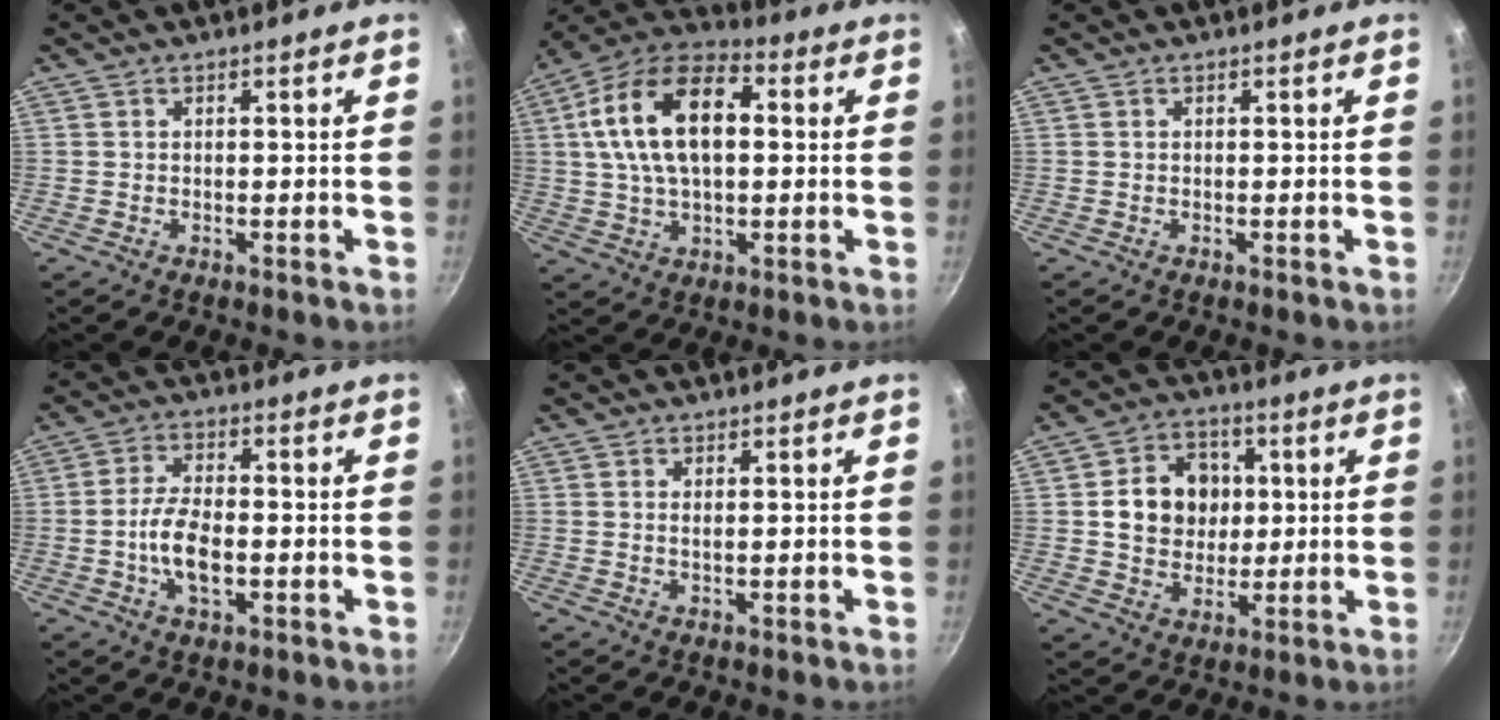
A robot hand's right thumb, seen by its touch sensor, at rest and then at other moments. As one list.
[{"total": 18.3, "force": [3.1, 10.4, 14.7], "torque": [-0.248, 0.027, 0.039]}, {"total": 0.0}, {"total": 7.6, "force": [-1.6, 3.7, 6.5], "torque": [-0.125, 0.014, -0.036]}, {"total": 0.8, "force": [0.4, 0.2, 0.7], "torque": [-0.013, -0.002, 0.007]}, {"total": 11.8, "force": [1.6, 10.0, 6.0], "torque": [-0.063, 0.006, 0.024]}]